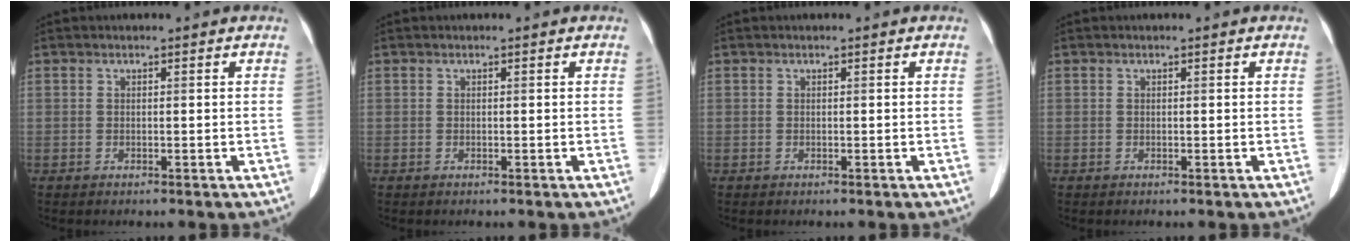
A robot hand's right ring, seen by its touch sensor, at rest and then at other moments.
{"total": 0.0}
{"total": 0.0}
{"total": 0.0}